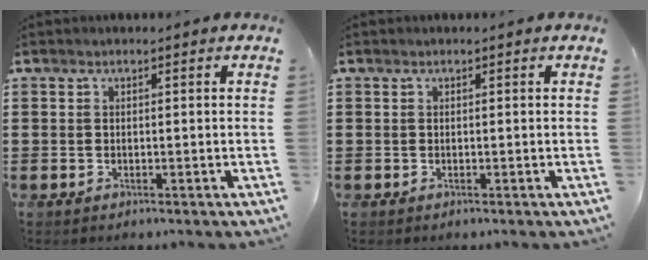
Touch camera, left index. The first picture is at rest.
{"total": 0.0}